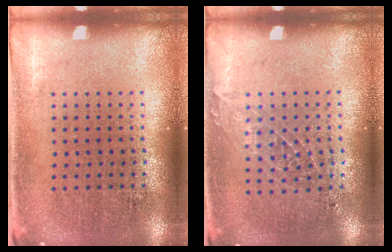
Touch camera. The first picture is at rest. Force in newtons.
{"total": 0.9, "press": 0.9, "slide": 0.2}